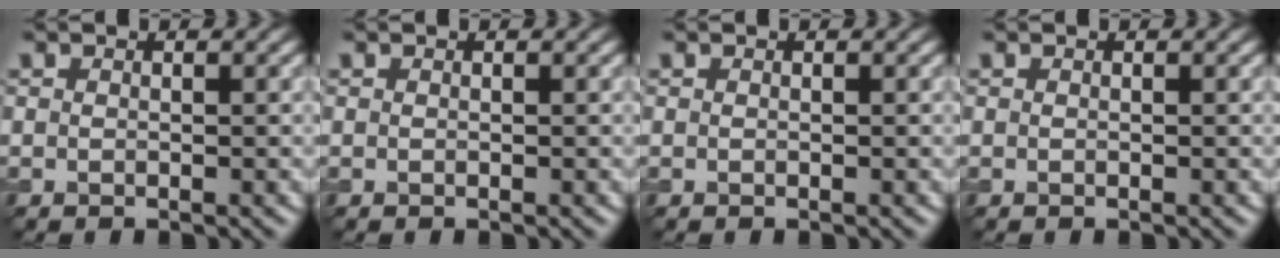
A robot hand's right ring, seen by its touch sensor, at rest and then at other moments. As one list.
[{"total": 0.0}, {"total": 0.0}, {"total": 0.0}]